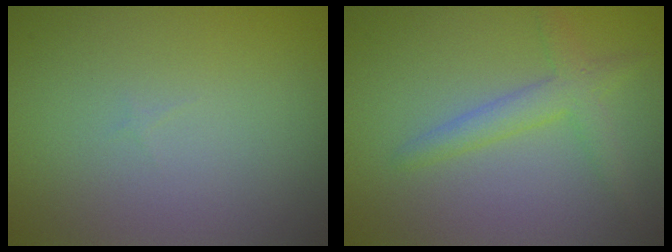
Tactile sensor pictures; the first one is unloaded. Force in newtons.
{"total": 2.6, "press": 2.6, "slide": 0.2}